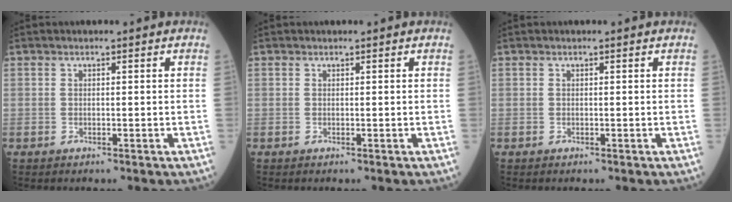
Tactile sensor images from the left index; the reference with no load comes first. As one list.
[{"total": 0.0}, {"total": 0.0}]